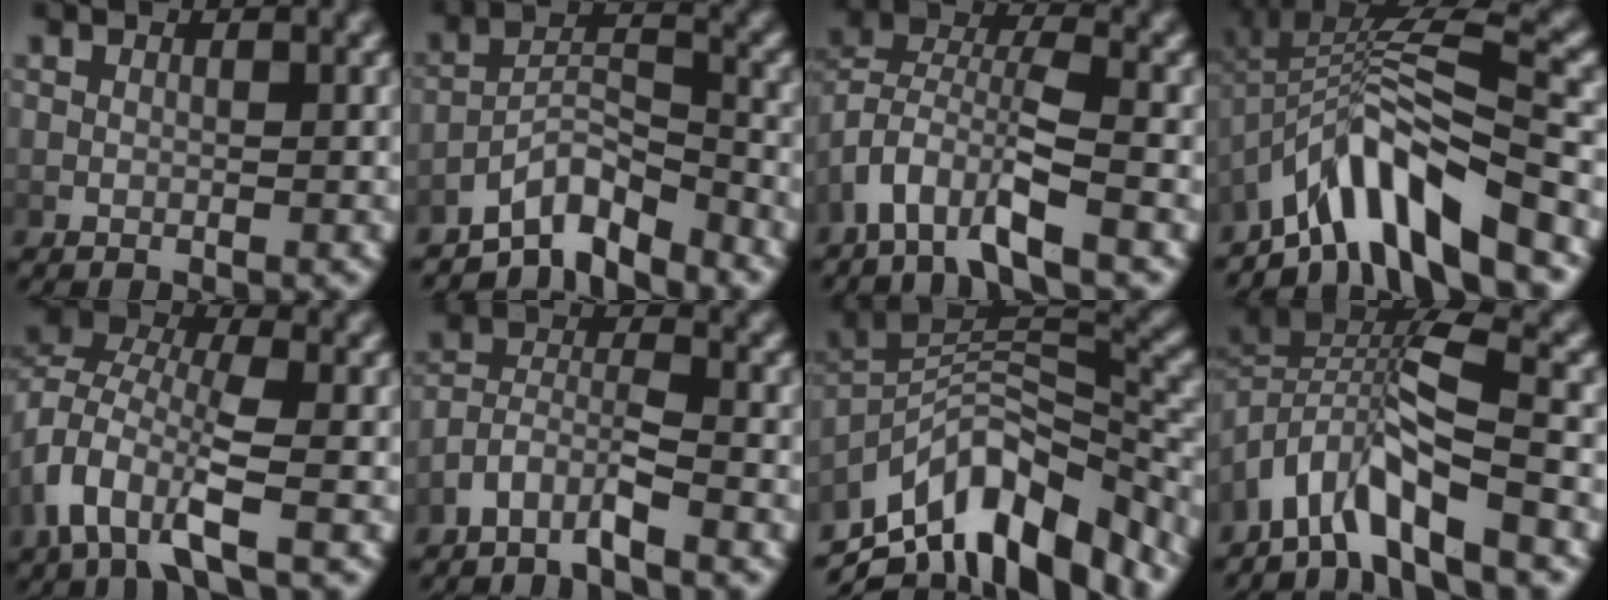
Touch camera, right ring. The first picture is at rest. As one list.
[{"total": 7.6, "force": [-5.7, 3.5, 3.6], "torque": [-0.050, -0.019, -0.095]}, {"total": 4.1, "force": [-0.9, 2.3, 3.3], "torque": [-0.069, -0.002, -0.021]}, {"total": 8.6, "force": [-2.8, 3.8, 7.1], "torque": [-0.125, 0.001, -0.039]}, {"total": 5.4, "force": [0.2, 3.4, 4.2], "torque": [-0.095, -0.004, -0.002]}, {"total": 4.3, "force": [-2.6, 2.7, 2.1], "torque": [-0.046, -0.012, -0.050]}, {"total": 13.2, "force": [-3.5, 8.5, 9.4], "torque": [-0.151, -0.016, -0.045]}, {"total": 6.2, "force": [-0.4, 4.0, 4.7], "torque": [-0.103, -0.004, -0.008]}]